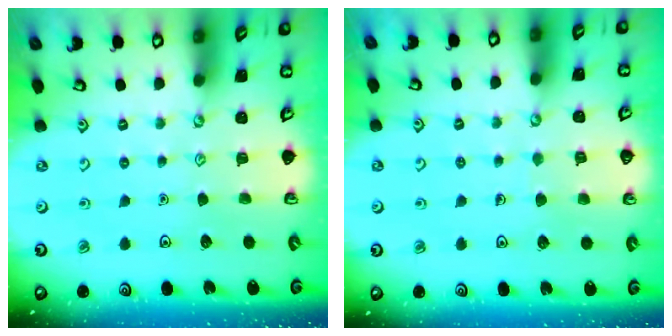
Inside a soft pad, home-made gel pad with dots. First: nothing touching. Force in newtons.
{"total": 3.6, "press": 3.6, "slide": 0.3}